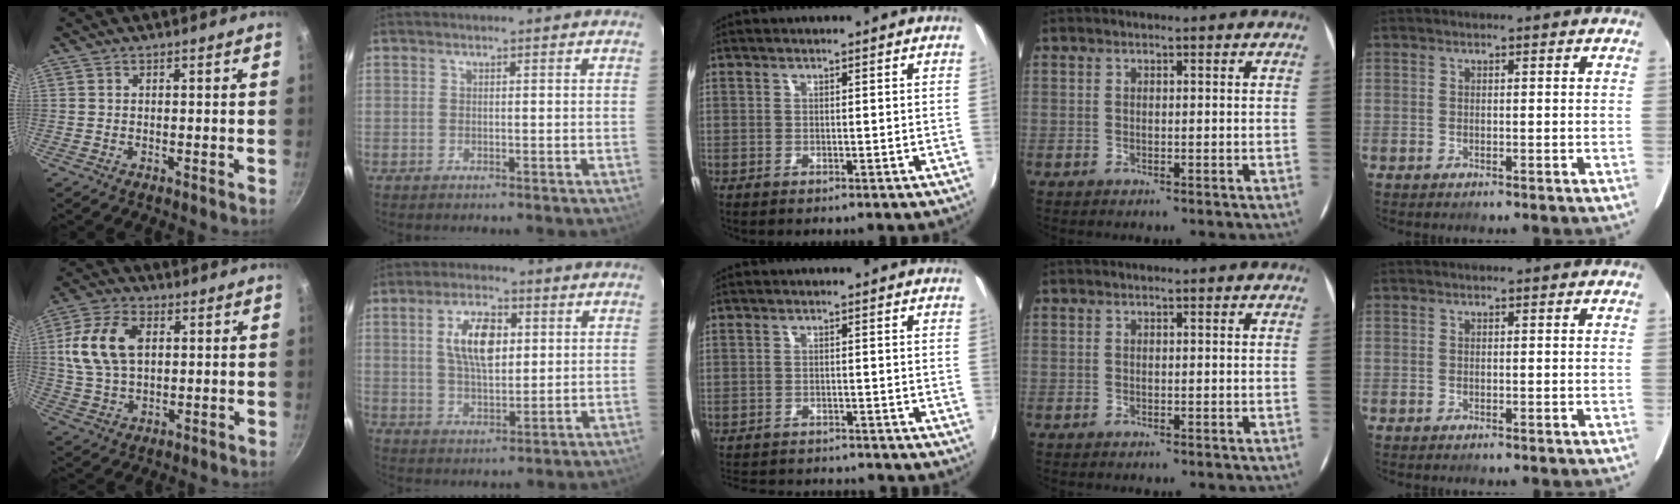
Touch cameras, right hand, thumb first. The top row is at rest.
{"thumb": {"total": 12.7, "force": [2.6, 8.1, 9.5], "torque": [-0.172, 0.007, 0.046]}, "index": {"total": 9.8, "force": [2.5, 4.6, 8.2], "torque": [-0.152, 0.011, 0.048]}, "middle": {"total": 10.4, "force": [-9.5, 2.6, 3.3], "torque": [-0.084, -0.008, -0.137]}}